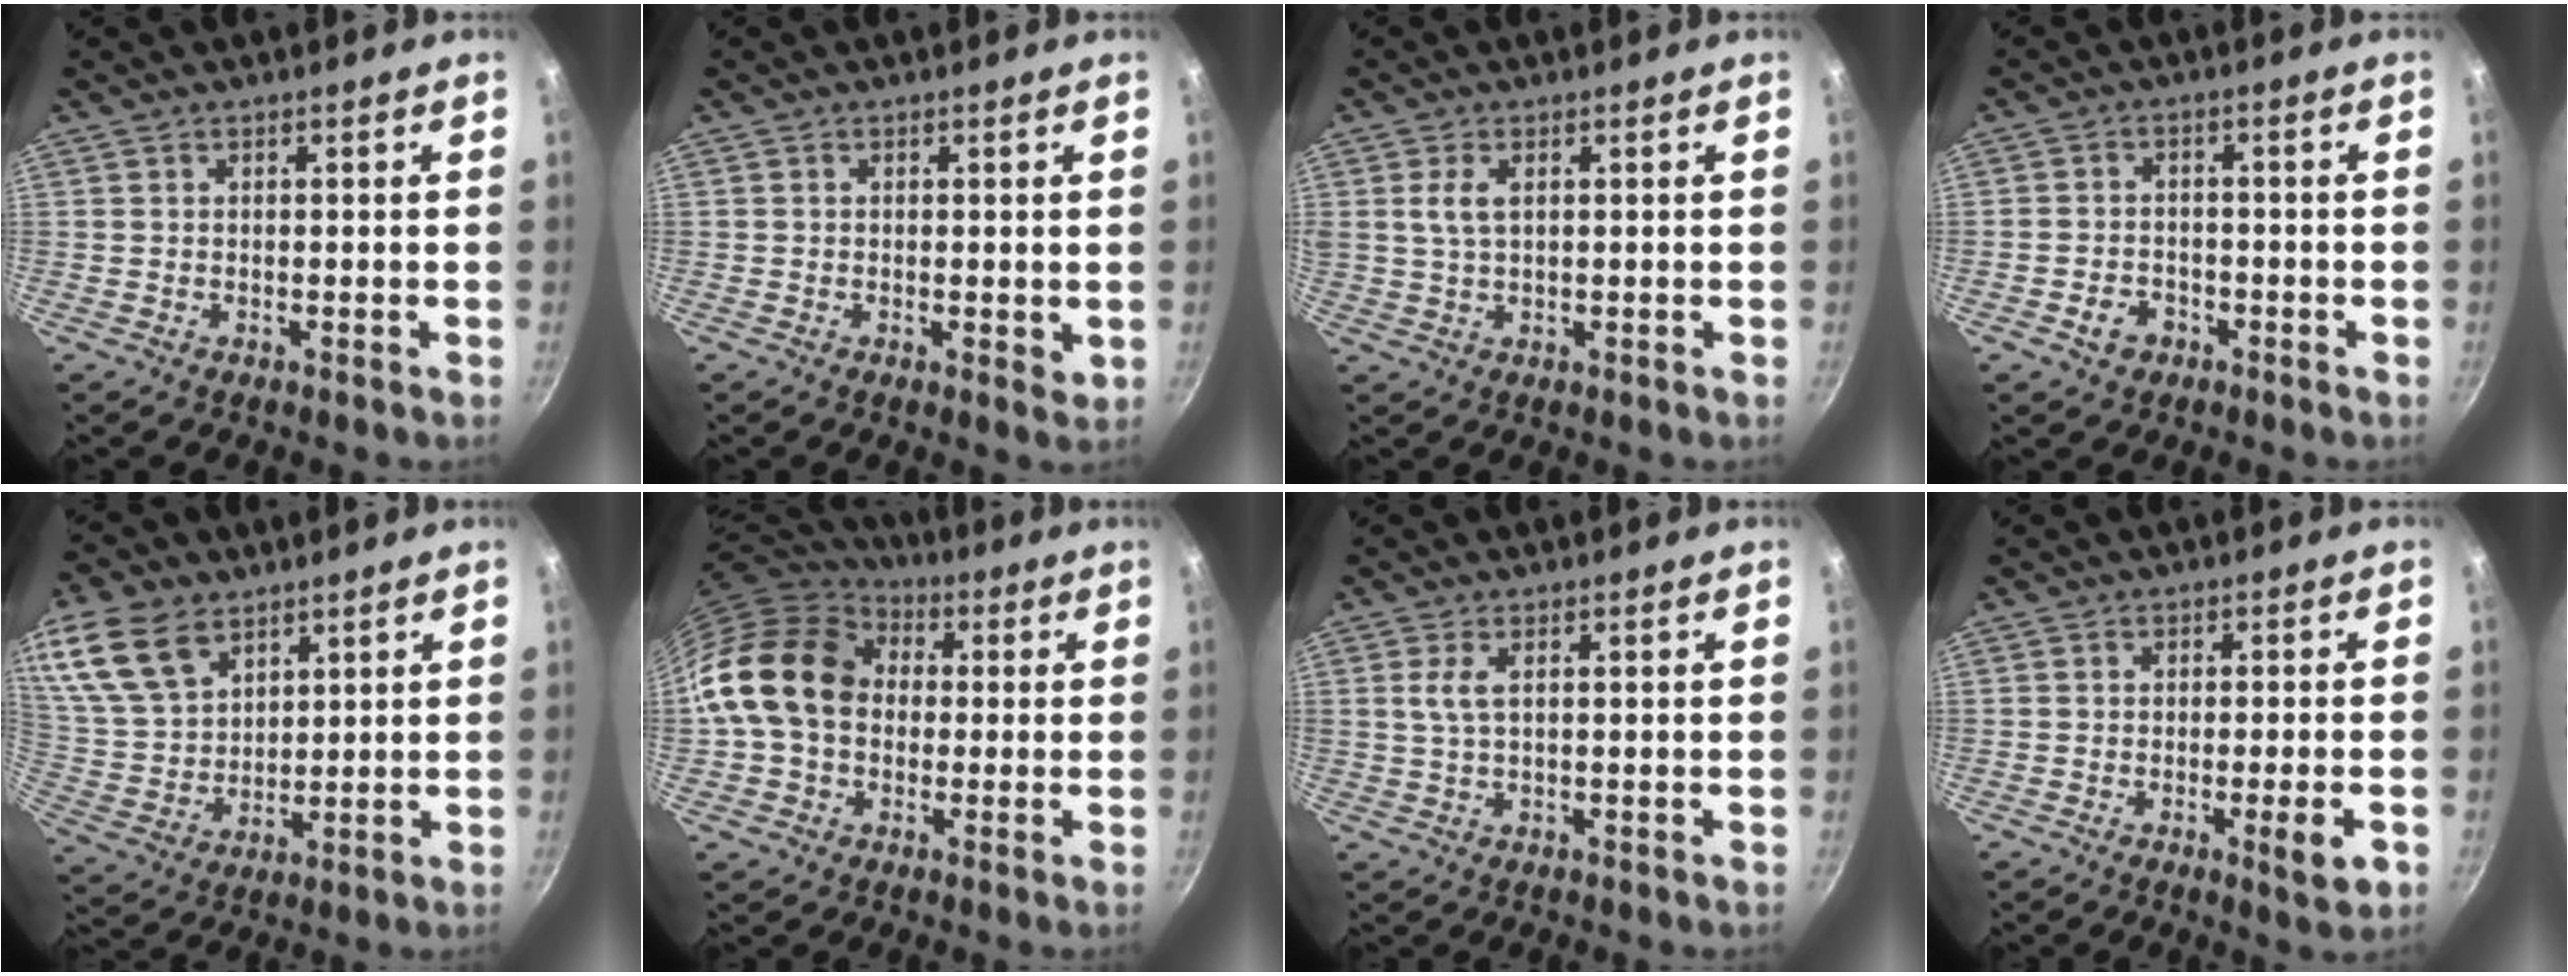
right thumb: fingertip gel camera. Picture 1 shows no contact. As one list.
[{"total": 1.8, "force": [0.1, 0.7, 1.6], "torque": [-0.024, -0.006, 0.000]}, {"total": 3.8, "force": [1.1, 1.7, 3.2], "torque": [-0.064, -0.001, 0.023]}, {"total": 4.0, "force": [-2.1, 2.9, 1.7], "torque": [-0.022, 0.022, -0.034]}, {"total": 17.3, "force": [9.5, 11.1, 9.1], "torque": [-0.182, -0.012, 0.197]}, {"total": 16.6, "force": [1.5, 12.8, 10.5], "torque": [-0.169, 0.032, 0.015]}, {"total": 3.0, "force": [0.7, 0.6, 2.9], "torque": [-0.068, 0.001, 0.017]}, {"total": 5.1, "force": [-1.9, 0.5, 4.7], "torque": [-0.068, 0.001, -0.027]}]